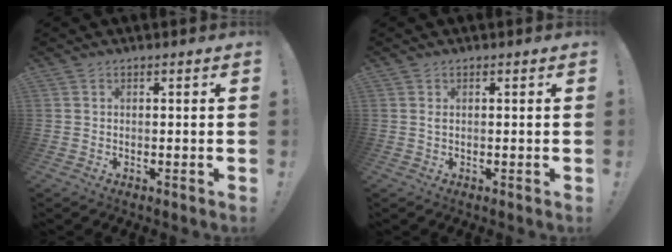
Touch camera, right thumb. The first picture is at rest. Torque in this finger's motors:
{"motor_torque": [0.06, 0.01, 0.22, 0.06, -0.05]}